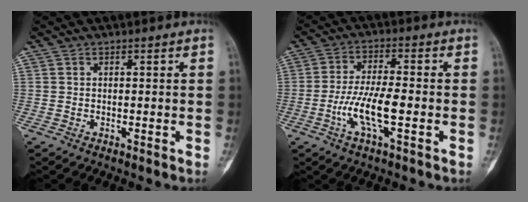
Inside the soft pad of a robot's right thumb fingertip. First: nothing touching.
{"total": 8.9, "force": [-2.5, 2.4, 8.2], "torque": [-0.169, 0.012, -0.048]}